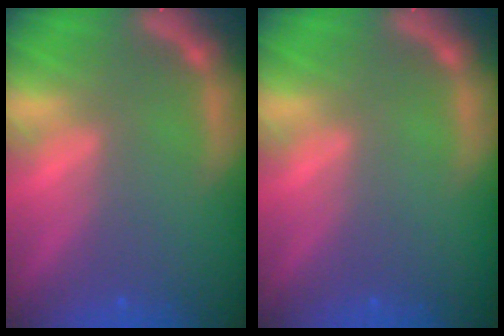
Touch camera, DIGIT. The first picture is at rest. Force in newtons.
{"total": 0.0}